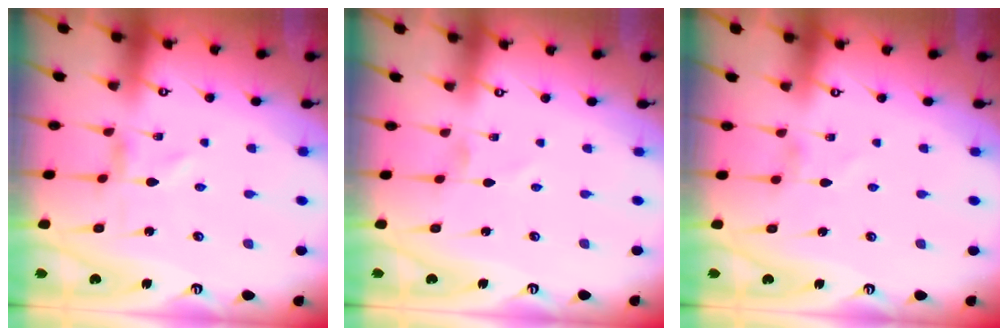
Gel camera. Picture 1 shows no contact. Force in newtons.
{"total": 0.0}
{"total": 0.0}